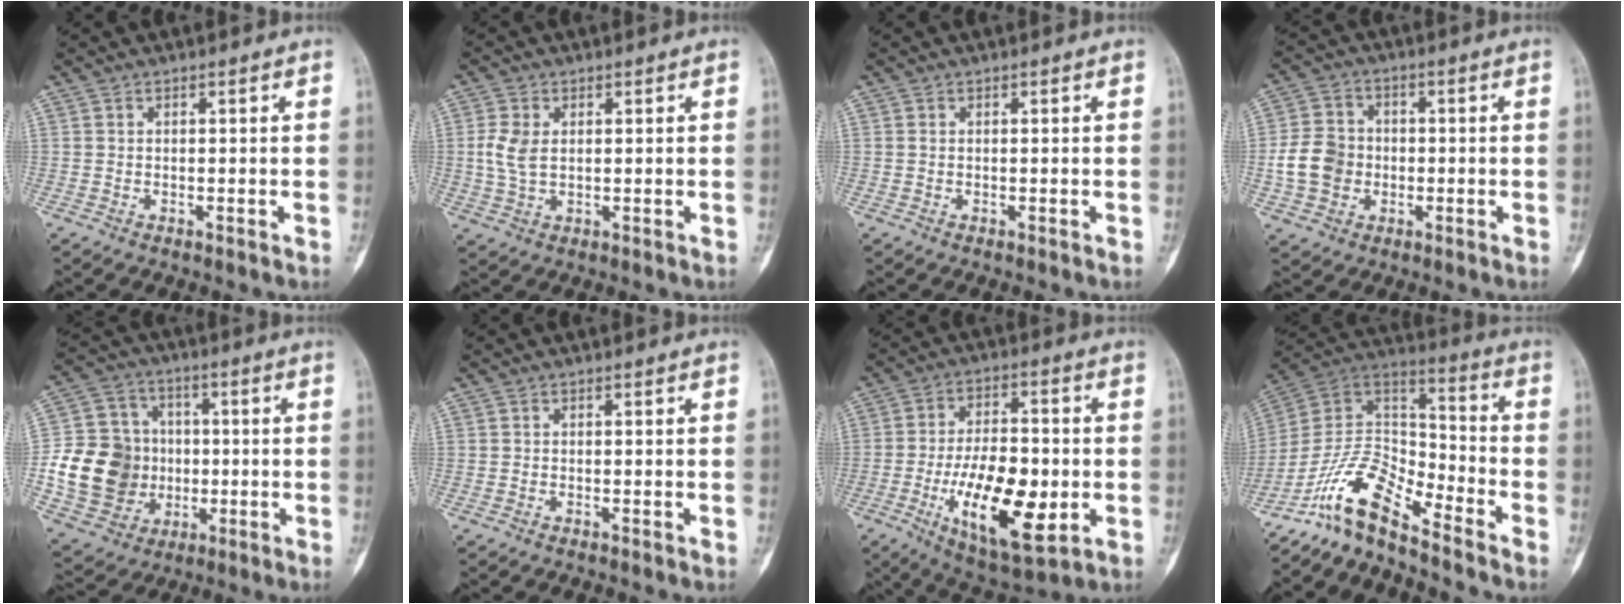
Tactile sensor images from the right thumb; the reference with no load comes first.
{"total": 5.0, "force": [0.7, 3.1, 3.8], "torque": [-0.083, 0.001, 0.017]}
{"total": 0.0}
{"total": 8.7, "force": [-1.4, 7.4, 4.3], "torque": [-0.065, 0.016, -0.029]}
{"total": 17.9, "force": [-1.7, 15.6, 8.6], "torque": [-0.136, 0.022, -0.018]}
{"total": 0.0}
{"total": 18.8, "force": [-4.4, 8.2, 16.3], "torque": [-0.257, 0.007, -0.061]}
{"total": 12.1, "force": [-10.1, 3.3, 5.8], "torque": [-0.104, 0.100, -0.201]}